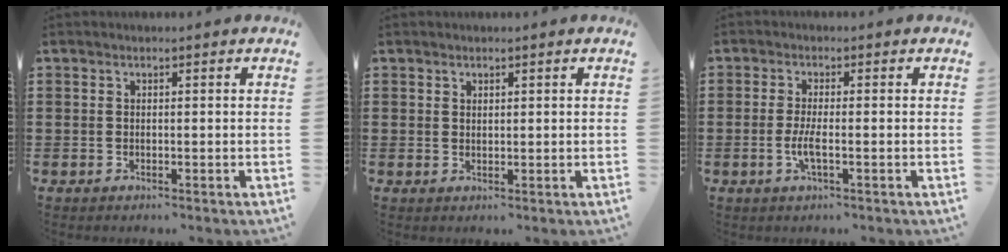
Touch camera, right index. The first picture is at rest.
{"total": 0.9, "force": [0.8, 0.5, 0.2], "torque": [-0.004, 0.002, 0.015]}
{"total": 3.3, "force": [-0.9, 0.6, 3.1], "torque": [-0.069, -0.007, -0.022]}